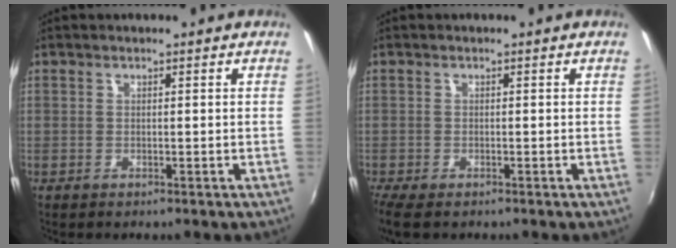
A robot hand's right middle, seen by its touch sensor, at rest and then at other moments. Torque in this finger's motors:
{"motor_torque": [0.38, -0.44, 0.07, 0.02]}